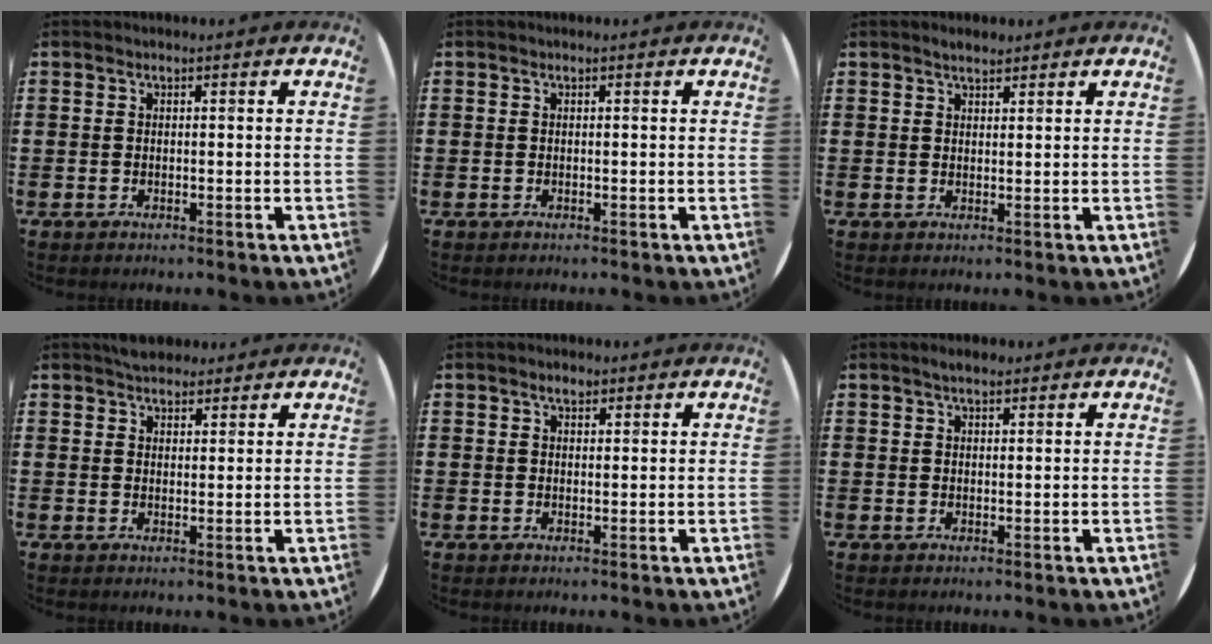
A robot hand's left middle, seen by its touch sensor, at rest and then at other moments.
{"total": 0.0}
{"total": 1.7, "force": [1.6, 0.4, 0.5], "torque": [-0.004, 0.001, 0.027]}
{"total": 2.9, "force": [2.7, 1.0, 0.2], "torque": [-0.001, -0.003, 0.049]}
{"total": 1.6, "force": [1.3, 0.8, 0.6], "torque": [-0.005, 0.002, 0.022]}
{"total": 1.8, "force": [1.5, 0.5, 0.9], "torque": [-0.010, 0.003, 0.023]}